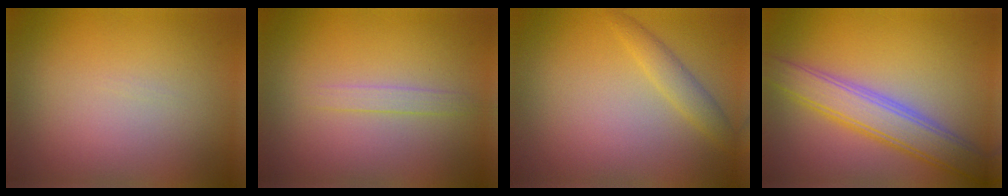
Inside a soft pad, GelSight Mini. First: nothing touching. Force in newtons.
{"total": 1.2, "press": 1.2, "slide": 0.1}
{"total": 1.8, "press": 1.8, "slide": 0.1}
{"total": 5.1, "press": 5.1, "slide": 0.1}